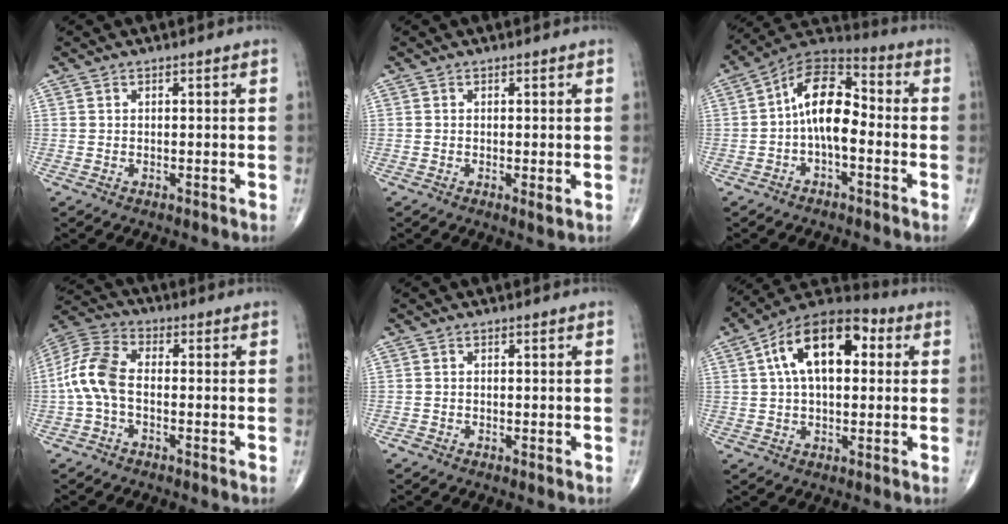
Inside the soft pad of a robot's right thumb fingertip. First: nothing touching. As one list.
[{"total": 1.3, "force": [-0.3, 0.3, 1.2], "torque": [-0.027, -0.008, -0.006]}, {"total": 12.1, "force": [-1.3, 6.4, 10.2], "torque": [-0.157, 0.044, -0.036]}, {"total": 9.5, "force": [-1.3, 5.3, 7.7], "torque": [-0.170, 0.028, -0.038]}, {"total": 0.5, "force": [-0.3, 0.3, 0.3], "torque": [-0.005, -0.001, -0.007]}, {"total": 16.2, "force": [3.8, 8.7, 13.1], "torque": [-0.199, 0.029, 0.052]}]